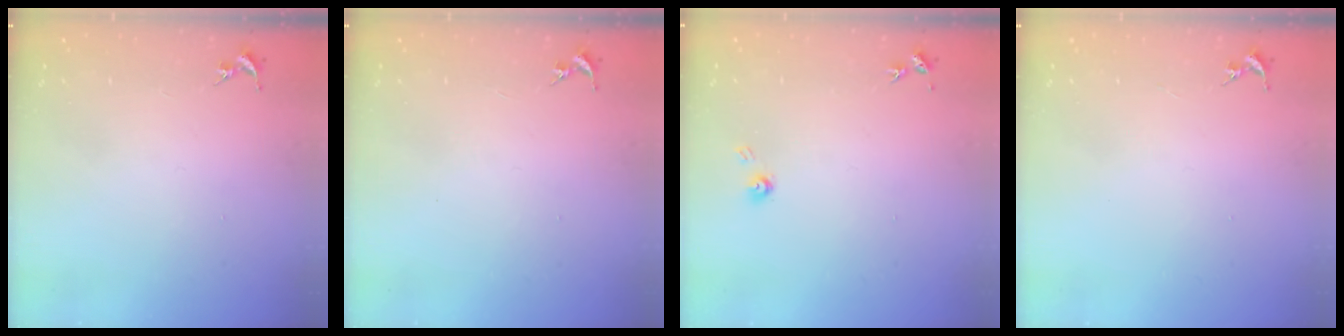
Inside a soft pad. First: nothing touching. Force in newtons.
{"total": 0.0}
{"total": 3.8, "press": 3.7, "slide": 0.2}
{"total": 0.0}